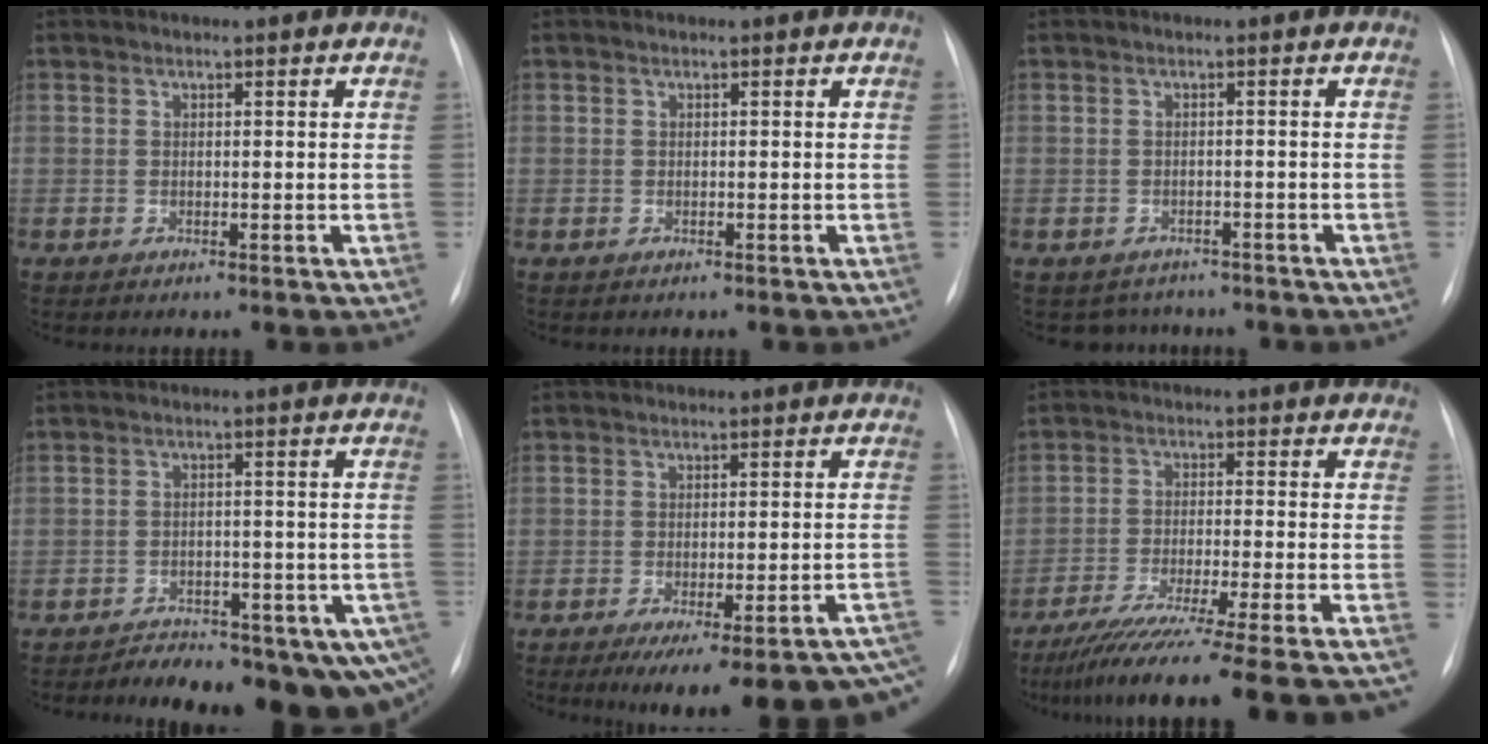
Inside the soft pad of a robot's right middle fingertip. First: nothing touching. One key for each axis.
{"total": 0.0}
{"total": 3.5, "fx": -2.9, "fy": 1.8, "fz": -0.4, "tx": 0.005, "ty": 0.010, "tz": -0.041}
{"total": 16.7, "fx": -12.2, "fy": 6.2, "fz": 9.4, "tx": -0.085, "ty": 0.023, "tz": -0.149}
{"total": 20.5, "fx": -16.4, "fy": 2.9, "fz": 12.0, "tx": -0.080, "ty": -0.002, "tz": -0.198}
{"total": 25.0, "fx": -22.0, "fy": -1.2, "fz": 11.9, "tx": -0.135, "ty": -0.061, "tz": -0.314}